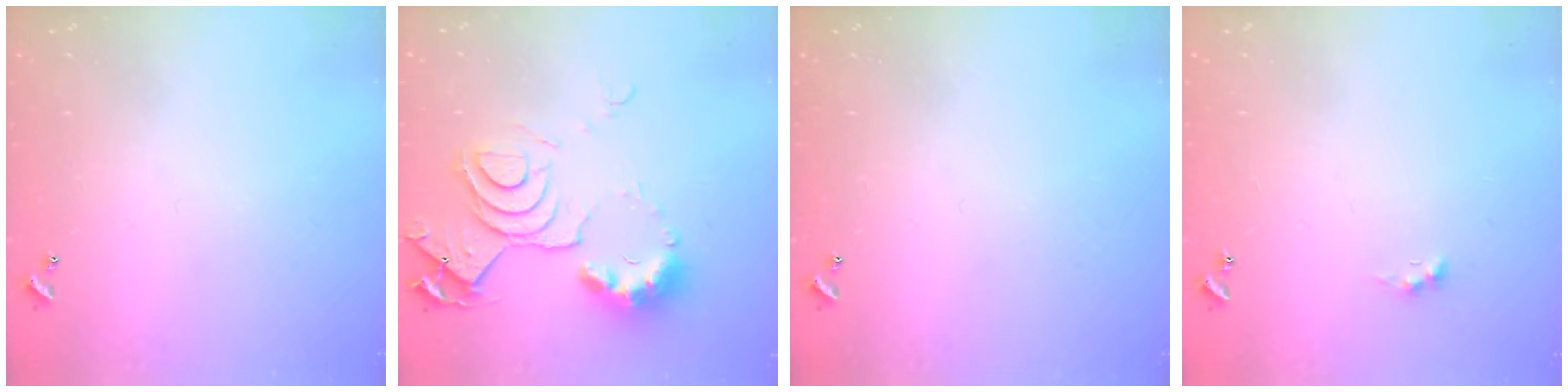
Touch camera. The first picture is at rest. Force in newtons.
{"total": 12.1, "press": 12.0, "slide": 1.6}
{"total": 0.0}
{"total": 0.8, "press": 0.7, "slide": 0.4}